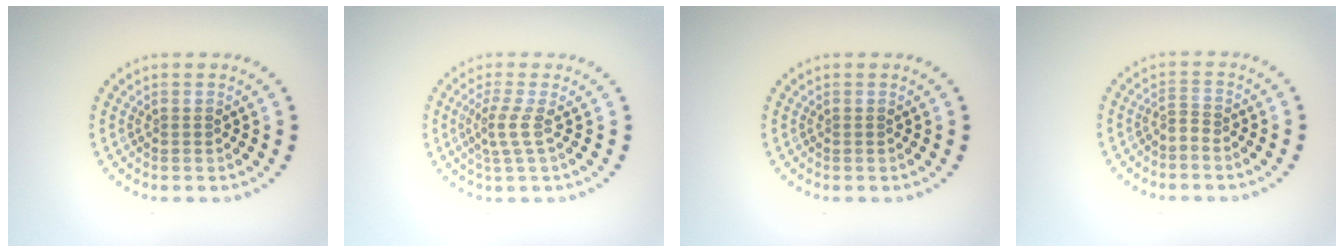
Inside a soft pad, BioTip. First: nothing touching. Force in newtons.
{"total": 2.1, "press": 1.3, "slide": 1.6}
{"total": 0.0}
{"total": 1.1, "press": 0.3, "slide": 1.0}